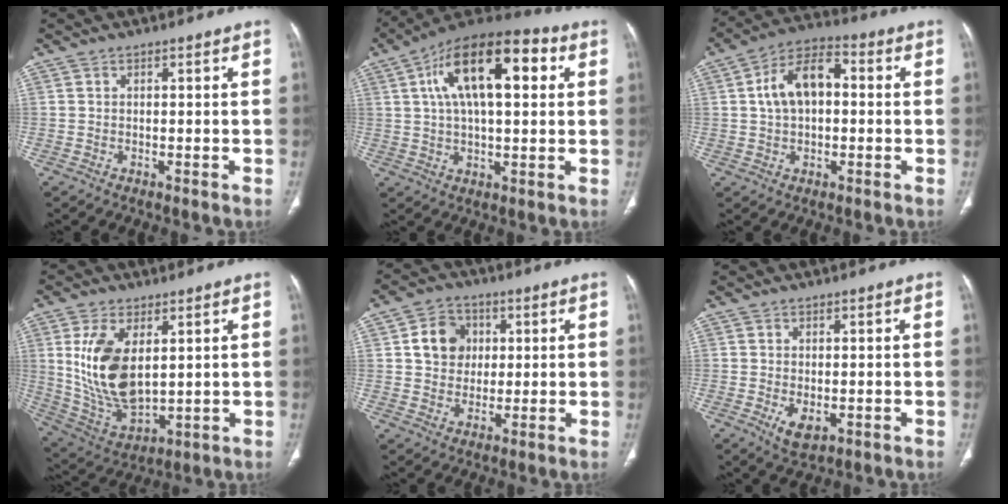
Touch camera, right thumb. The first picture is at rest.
{"total": 19.7, "force": [5.6, 8.8, 16.7], "torque": [-0.260, 0.020, 0.082]}
{"total": 10.8, "force": [1.2, 6.6, 8.4], "torque": [-0.146, 0.028, 0.013]}
{"total": 15.3, "force": [3.3, 8.3, 12.5], "torque": [-0.234, -0.020, 0.083]}
{"total": 9.4, "force": [1.7, 8.0, 4.7], "torque": [-0.049, 0.003, 0.023]}
{"total": 3.9, "force": [-1.1, 2.2, 3.1], "torque": [-0.053, -0.008, -0.009]}